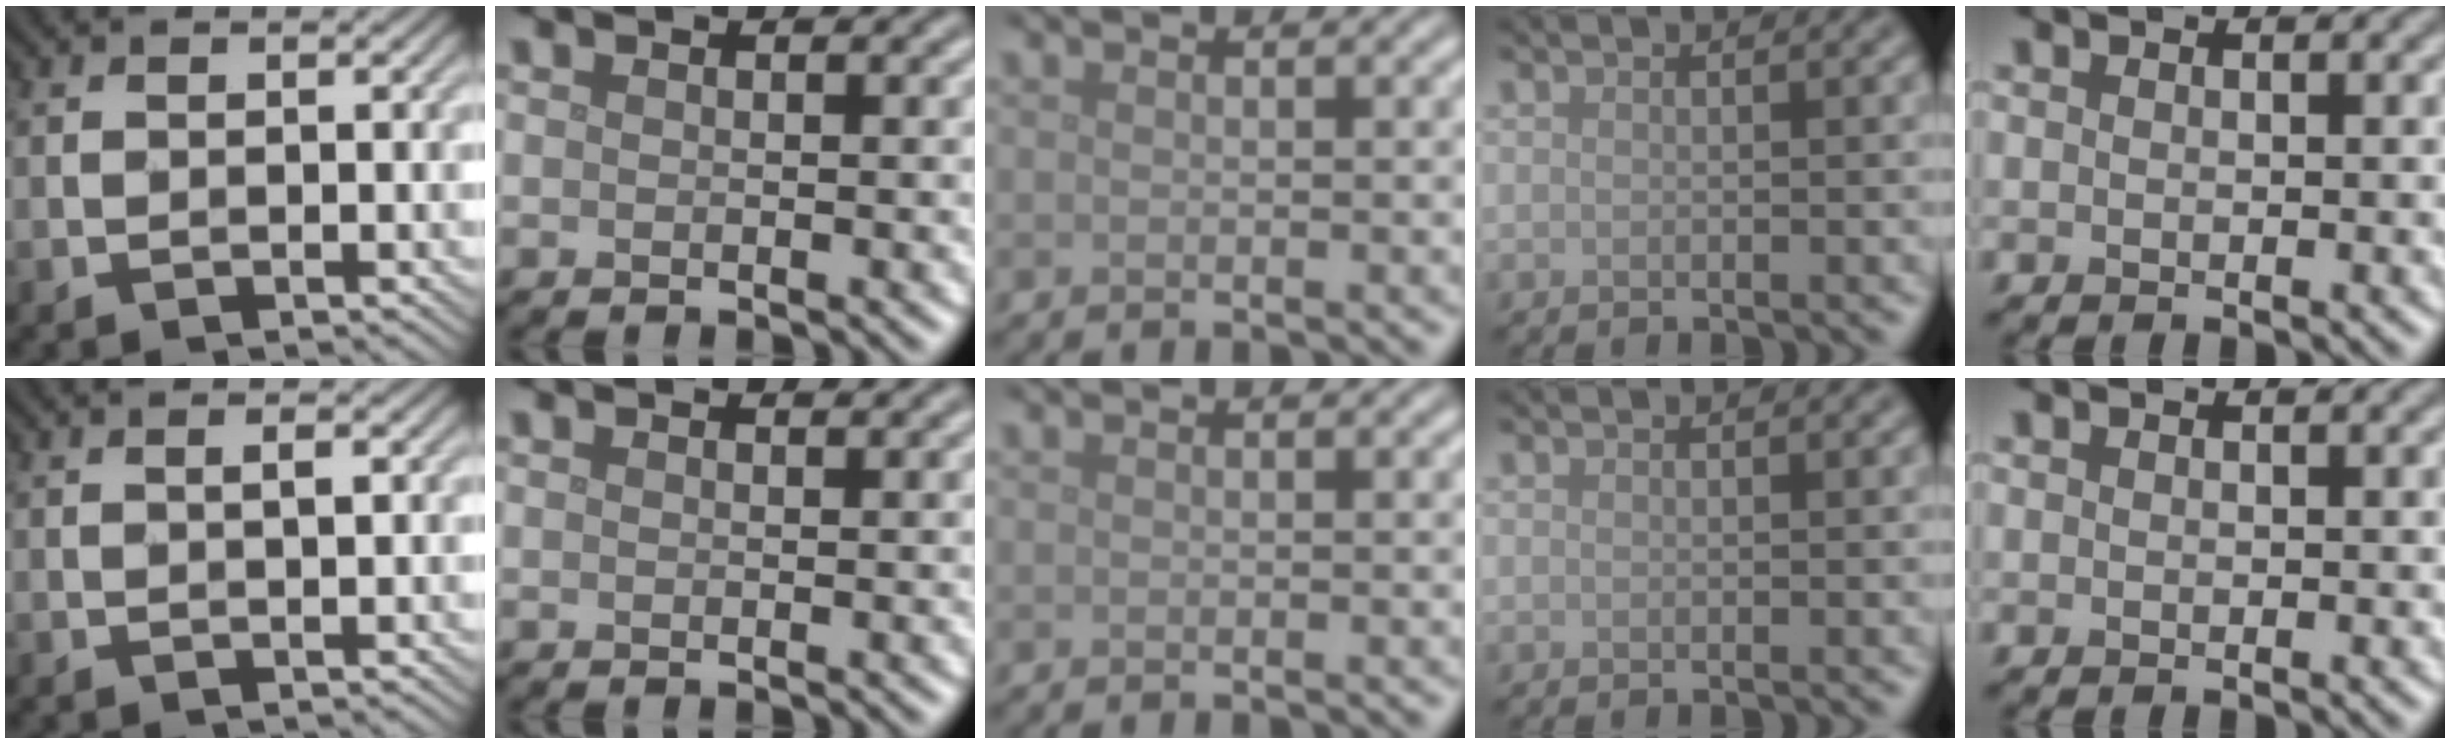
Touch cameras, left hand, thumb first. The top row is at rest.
{"thumb": {"total": 1.1, "force": [0.2, 0.2, 1.1], "torque": [-0.018, 0.002, 0.004]}, "index": {"total": 0.9, "force": [0.9, 0.0, 0.2], "torque": [-0.006, -0.003, 0.010]}}